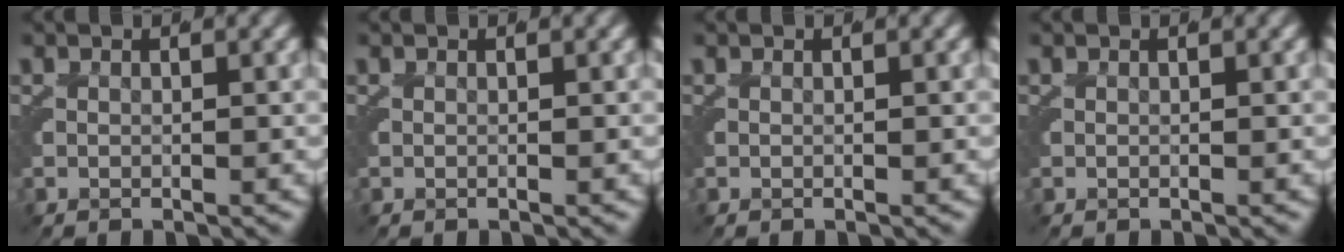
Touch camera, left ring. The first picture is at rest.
{"total": 0.0}
{"total": 0.0}
{"total": 0.0}